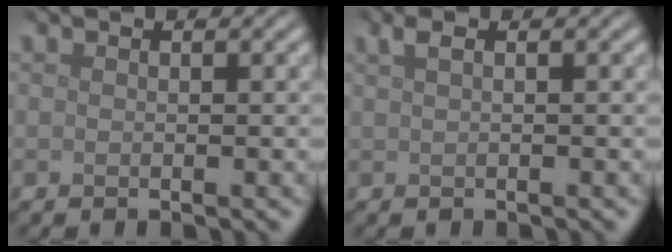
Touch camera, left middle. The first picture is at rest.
{"total": 1.6, "force": [0.7, 0.5, 1.3], "torque": [-0.022, 0.008, 0.011]}